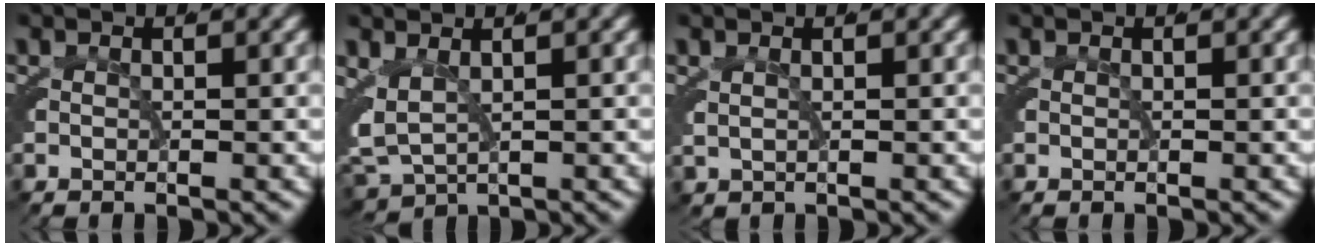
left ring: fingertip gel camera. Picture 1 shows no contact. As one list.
[{"total": 5.3, "force": [0.2, 4.4, 2.9], "torque": [-0.097, -0.028, 0.016]}, {"total": 0.6, "force": [0.5, 0.0, 0.3], "torque": [-0.006, -0.002, 0.014]}, {"total": 0.0}]